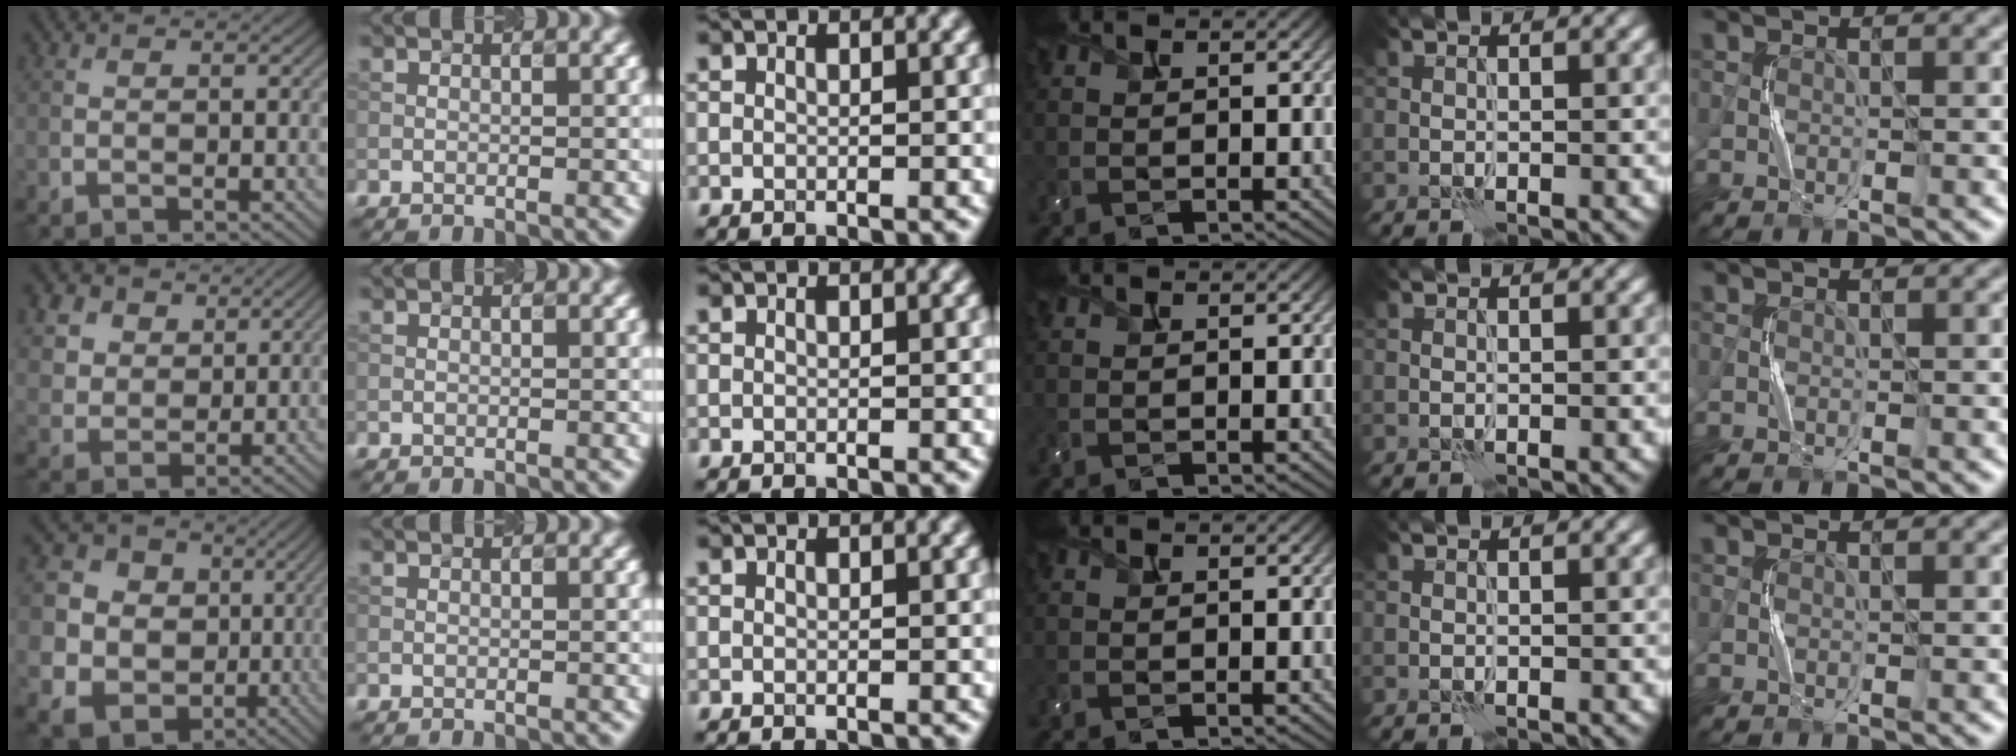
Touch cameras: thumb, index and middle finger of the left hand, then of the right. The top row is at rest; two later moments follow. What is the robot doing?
{"motion": "squeeze", "object": "bubble wrap"}